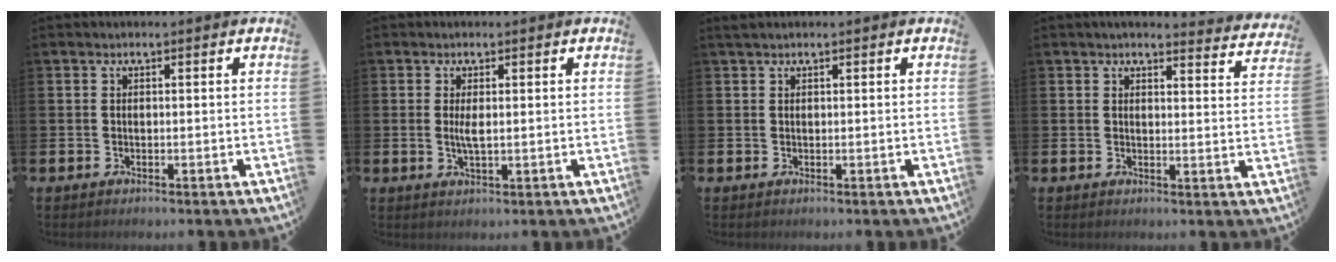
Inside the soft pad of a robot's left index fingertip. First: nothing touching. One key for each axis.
{"total": 2.2, "fx": 0.3, "fy": 0.6, "fz": 2.1, "tx": -0.033, "ty": -0.002, "tz": 0.002}
{"total": 0.8, "fx": 0.8, "fy": 0.1, "fz": 0.3, "tx": 0.001, "ty": 0.000, "tz": 0.012}
{"total": 3.3, "fx": 3.2, "fy": 0.2, "fz": 0.4, "tx": -0.006, "ty": -0.024, "tz": 0.055}